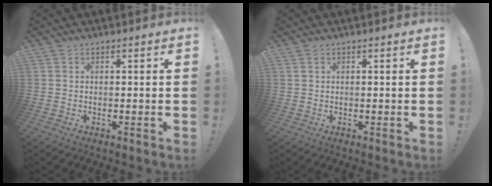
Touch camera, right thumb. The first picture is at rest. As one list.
[{"total": 0.8, "force": [0.6, 0.5, 0.2], "torque": [0.003, -0.001, 0.009]}]